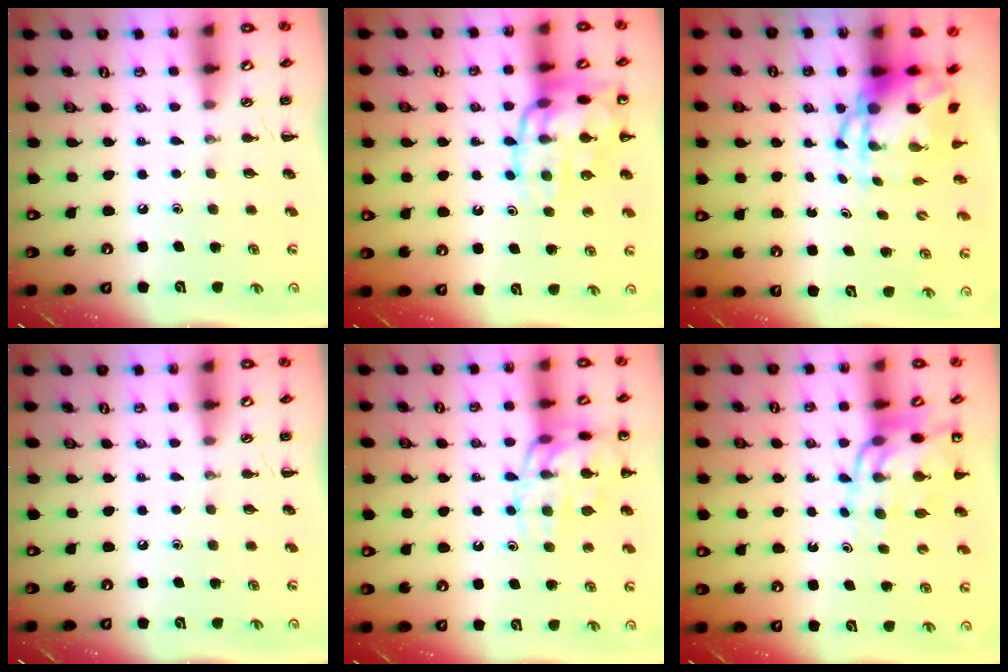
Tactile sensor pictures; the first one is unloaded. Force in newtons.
{"total": 16.1, "press": 16.0, "slide": 1.9}
{"total": 7.6, "press": 7.4, "slide": 1.3}
{"total": 0.0}
{"total": 15.8, "press": 15.8, "slide": 1.1}
{"total": 12.7, "press": 12.2, "slide": 3.6}